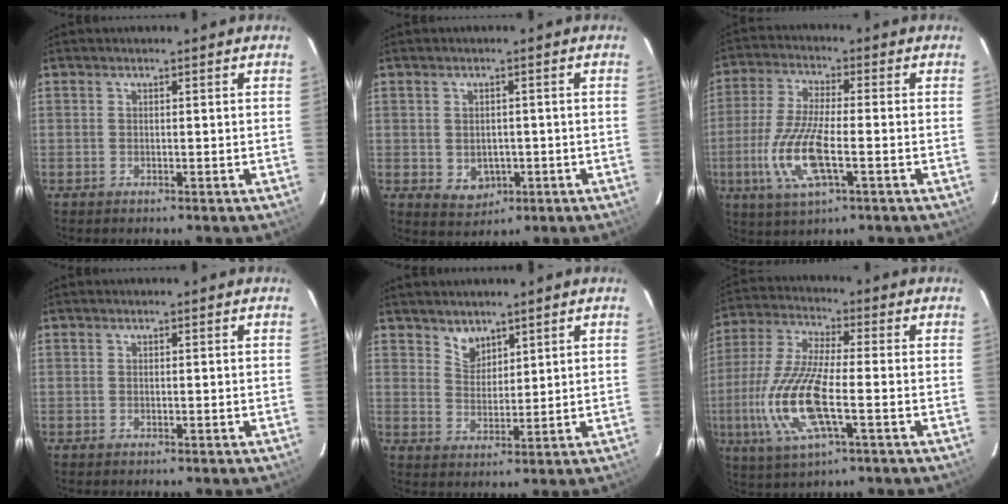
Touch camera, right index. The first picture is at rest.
{"total": 4.4, "force": [-0.7, 3.8, 2.0], "torque": [-0.041, -0.001, 0.005]}
{"total": 12.2, "force": [-3.4, 3.1, 11.3], "torque": [-0.241, -0.011, -0.067]}
{"total": 0.0}
{"total": 4.0, "force": [3.3, 2.3, 0.7], "torque": [-0.005, 0.006, 0.064]}
{"total": 15.3, "force": [-3.8, 3.9, 14.3], "torque": [-0.311, -0.012, -0.077]}